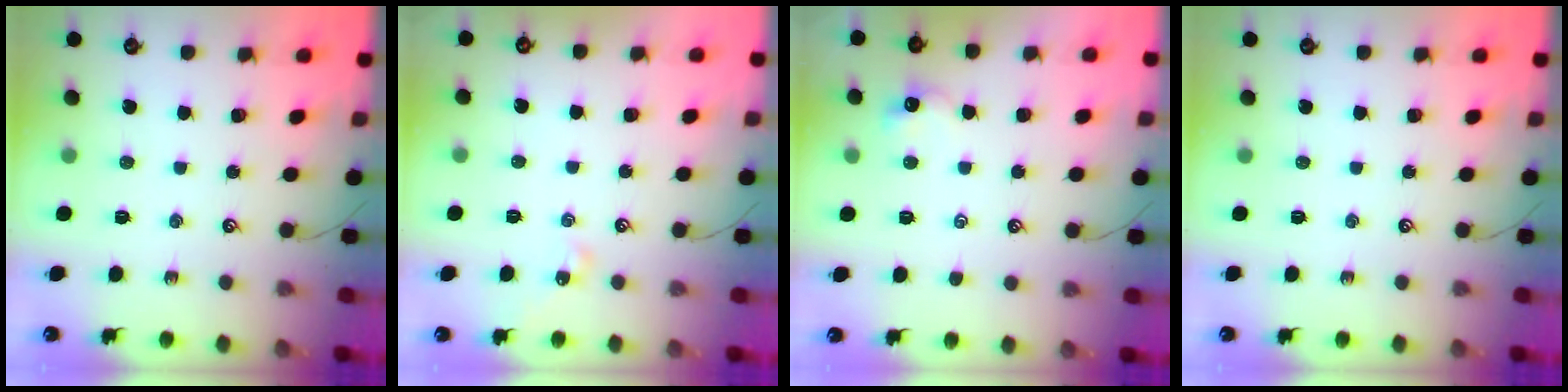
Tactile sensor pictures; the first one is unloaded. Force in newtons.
{"total": 5.2, "press": 5.1, "slide": 0.7}
{"total": 0.8, "press": 0.7, "slide": 0.4}
{"total": 0.0}